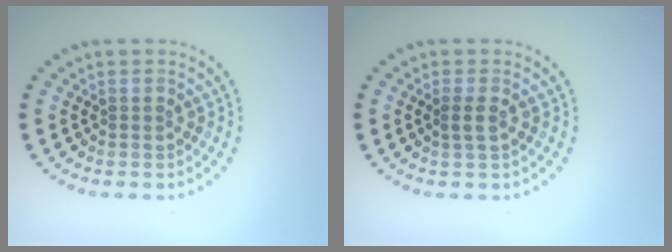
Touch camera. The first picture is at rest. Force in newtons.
{"total": 1.2, "press": 1.1, "slide": 0.4}